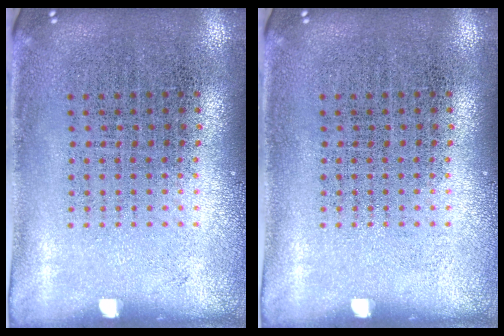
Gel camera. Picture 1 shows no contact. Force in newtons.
{"total": 0.0}